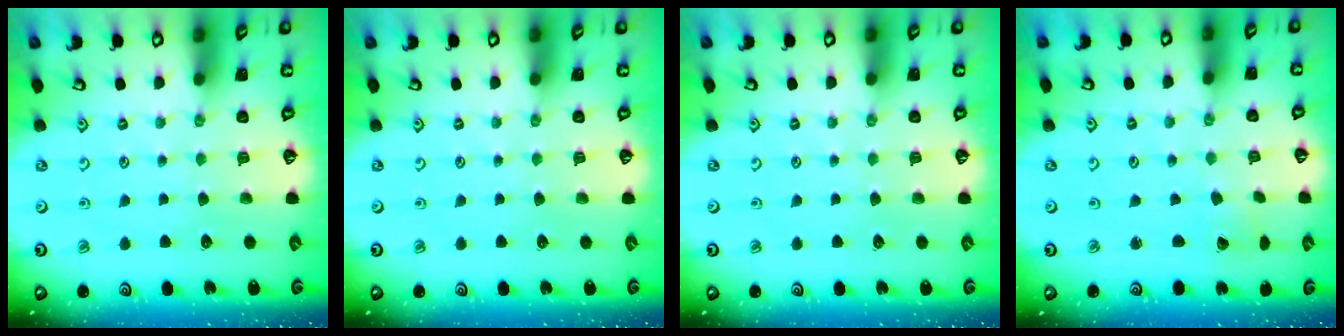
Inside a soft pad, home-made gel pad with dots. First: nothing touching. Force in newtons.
{"total": 0.0}
{"total": 0.0}
{"total": 1.3, "press": 1.3, "slide": 0.1}